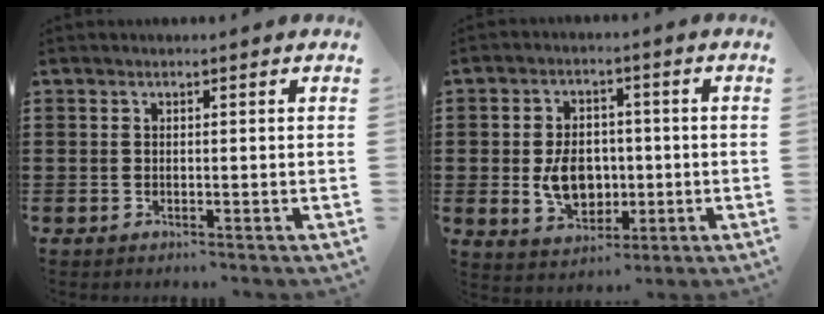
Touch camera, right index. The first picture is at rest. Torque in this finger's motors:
{"motor_torque": [1.46, 0.68, 0.45, 0.05]}